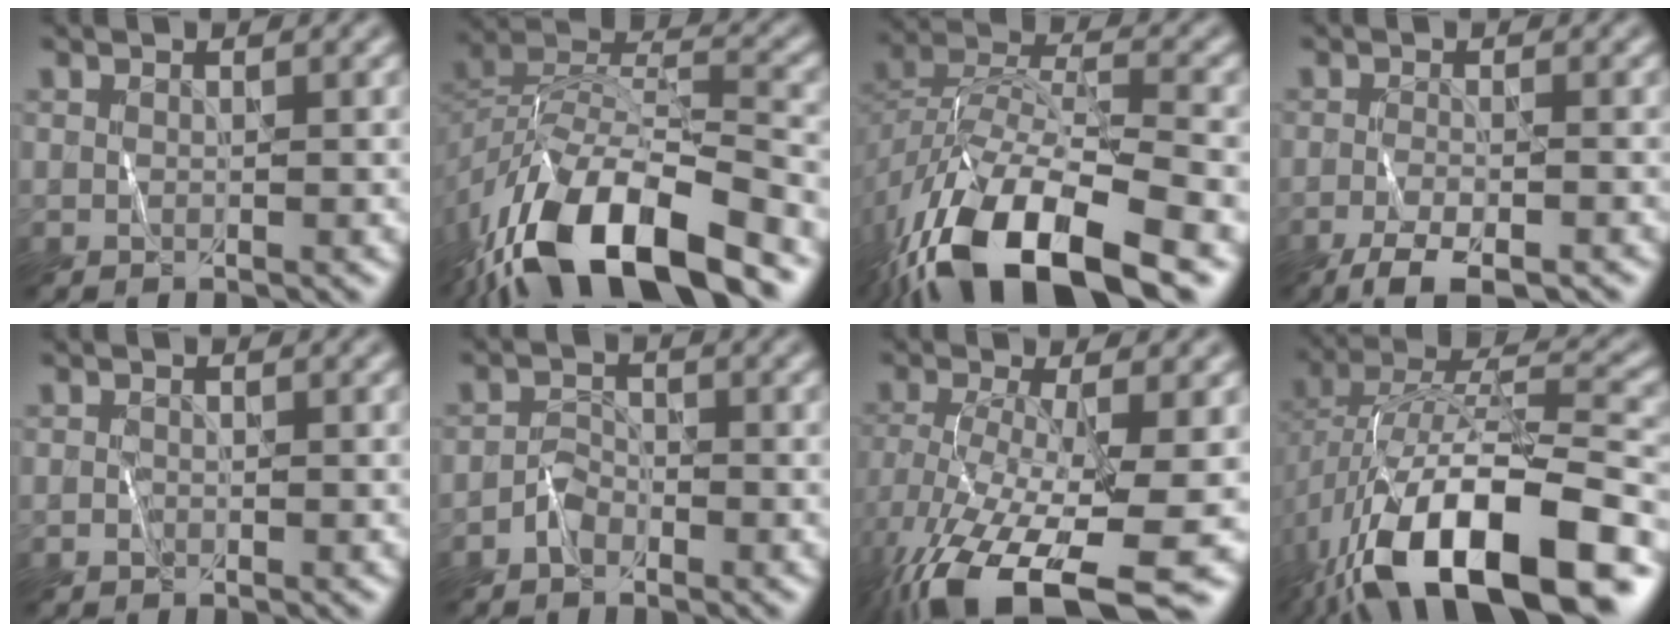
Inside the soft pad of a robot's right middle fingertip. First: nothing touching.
{"total": 14.0, "force": [-8.5, 5.8, 9.4], "torque": [-0.180, -0.001, -0.154]}
{"total": 15.4, "force": [-9.3, 6.6, 10.3], "torque": [-0.217, -0.015, -0.165]}
{"total": 3.9, "force": [-3.0, 0.6, 2.4], "torque": [-0.047, -0.004, -0.055]}
{"total": 0.5, "force": [-0.4, 0.3, 0.0], "torque": [0.000, 0.002, -0.007]}
{"total": 1.6, "force": [-1.3, 0.8, 0.3], "torque": [-0.006, 0.009, -0.027]}
{"total": 14.5, "force": [-7.7, 5.3, 11.1], "torque": [-0.233, -0.034, -0.115]}
{"total": 17.6, "force": [-8.6, 7.6, 13.4], "torque": [-0.248, -0.005, -0.141]}